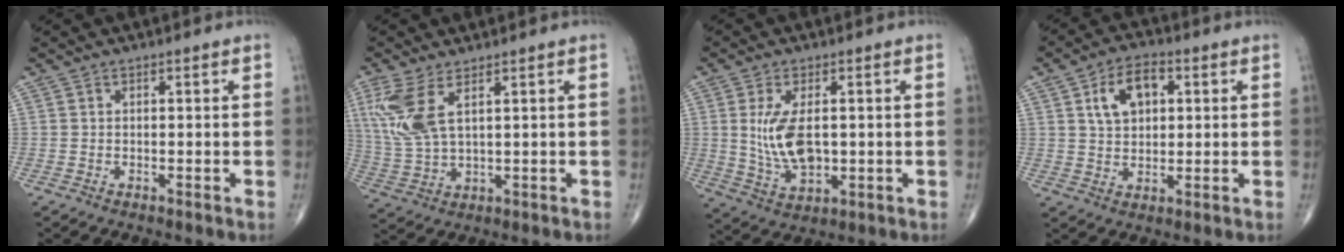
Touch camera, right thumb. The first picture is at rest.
{"total": 9.3, "force": [3.9, 3.6, 7.6], "torque": [-0.192, -0.010, 0.091]}
{"total": 9.5, "force": [0.8, 4.9, 8.0], "torque": [-0.154, -0.014, 0.026]}
{"total": 8.6, "force": [2.7, 5.4, 6.2], "torque": [-0.090, 0.003, 0.044]}